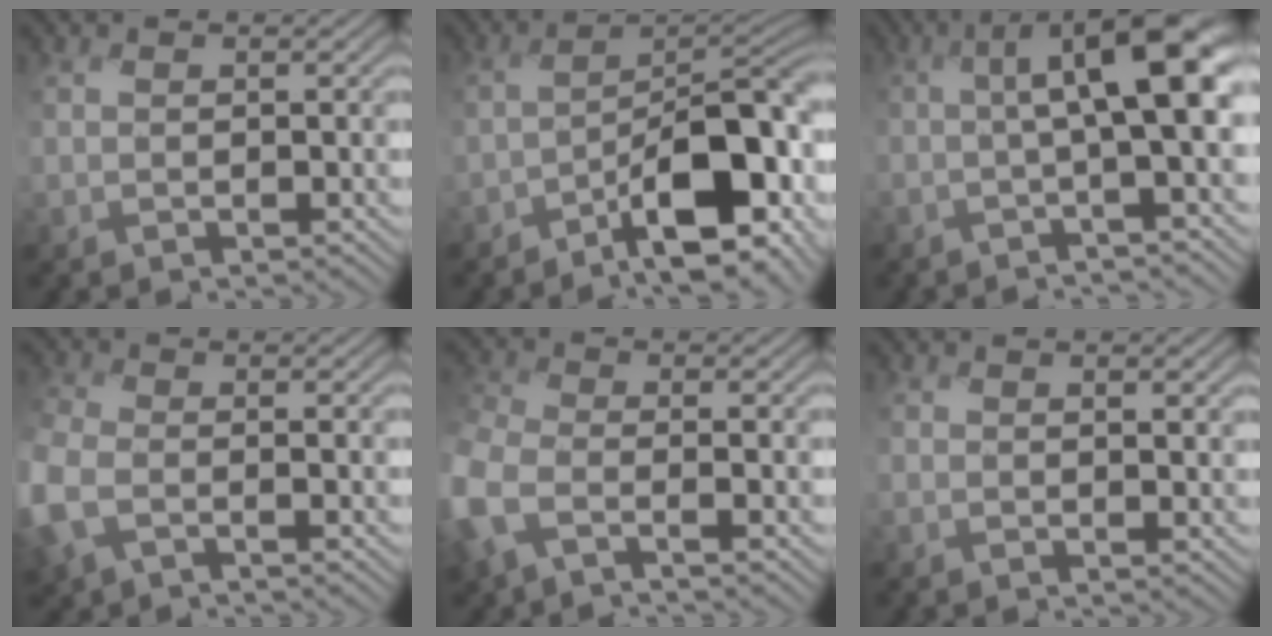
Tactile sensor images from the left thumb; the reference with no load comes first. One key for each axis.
{"total": 13.7, "fx": -5.2, "fy": 6.3, "fz": 11.0, "tx": -0.151, "ty": -0.028, "tz": -0.082}
{"total": 7.8, "fx": 0.1, "fy": 1.1, "fz": 7.7, "tx": -0.106, "ty": 0.022, "tz": -0.011}
{"total": 6.1, "fx": -2.7, "fy": 3.9, "fz": 3.9, "tx": -0.136, "ty": -0.011, "tz": -0.061}
{"total": 6.0, "fx": -2.9, "fy": 3.2, "fz": 4.1, "tx": -0.127, "ty": -0.009, "tz": -0.078}
{"total": 1.0, "fx": 0.7, "fy": -0.1, "fz": 0.7, "tx": -0.008, "ty": 0.001, "tz": 0.012}